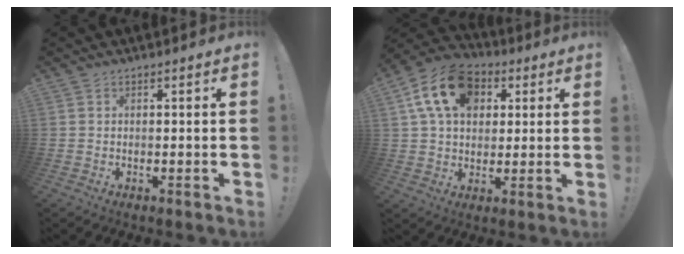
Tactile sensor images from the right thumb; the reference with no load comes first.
{"total": 16.6, "force": [6.1, 11.9, 9.9], "torque": [-0.167, -0.011, 0.116]}